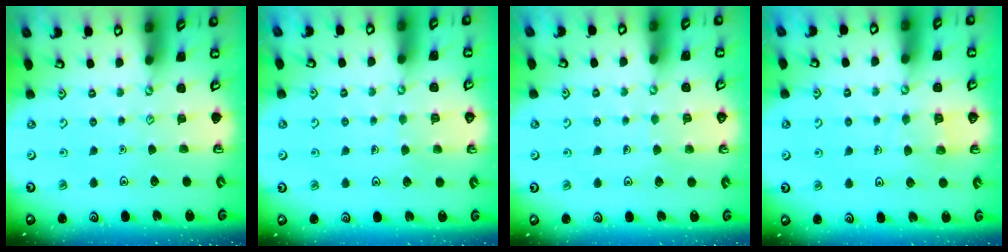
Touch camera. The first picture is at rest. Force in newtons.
{"total": 4.8, "press": 4.8, "slide": 0.4}
{"total": 4.9, "press": 4.9, "slide": 0.4}
{"total": 5.7, "press": 5.6, "slide": 0.4}